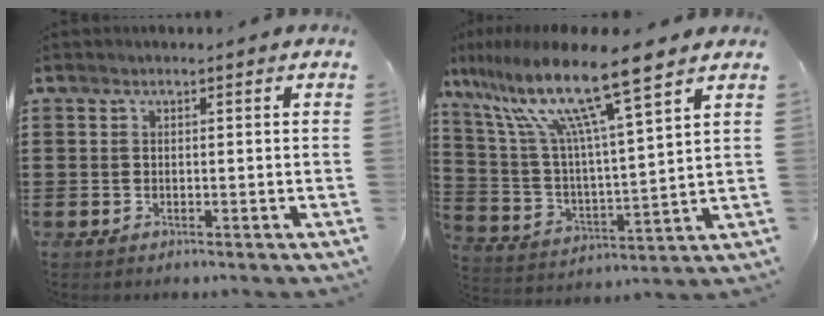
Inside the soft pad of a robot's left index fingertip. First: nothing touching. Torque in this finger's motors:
{"motor_torque": [2.14, 0.00, 0.89, 0.21]}